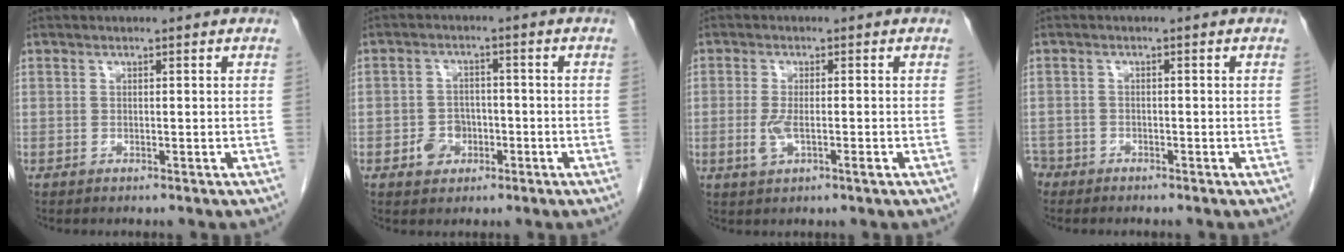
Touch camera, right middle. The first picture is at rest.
{"total": 4.1, "force": [-1.6, 3.3, 1.7], "torque": [-0.028, 0.007, -0.022]}
{"total": 3.6, "force": [-1.0, 0.8, 3.4], "torque": [-0.074, -0.005, -0.017]}
{"total": 3.1, "force": [-2.5, 1.7, 0.0], "torque": [-0.007, 0.002, -0.050]}